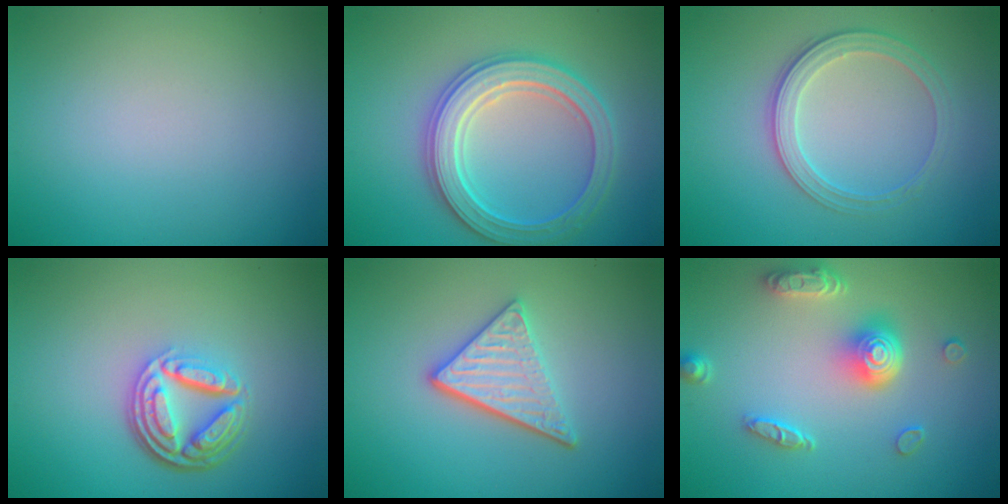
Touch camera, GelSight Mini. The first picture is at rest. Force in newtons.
{"total": 5.4, "press": 5.3, "slide": 0.8}
{"total": 2.8, "press": 2.6, "slide": 1.1}
{"total": 5.1, "press": 3.6, "slide": 3.6}
{"total": 3.8, "press": 3.1, "slide": 2.3}
{"total": 4.7, "press": 3.6, "slide": 3.0}